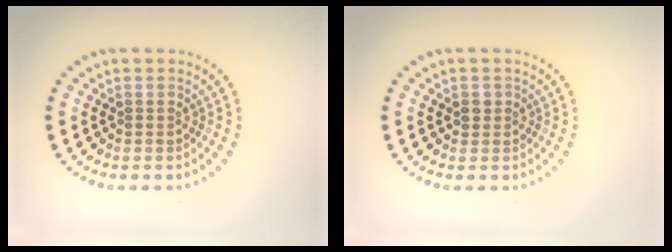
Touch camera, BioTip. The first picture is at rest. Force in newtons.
{"total": 1.0, "press": 0.8, "slide": 0.5}